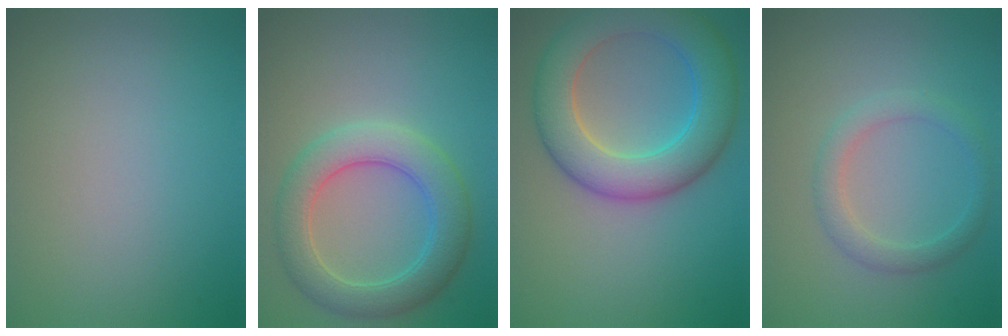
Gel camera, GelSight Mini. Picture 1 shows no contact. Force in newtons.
{"total": 5.6, "press": 5.5, "slide": 0.3}
{"total": 8.1, "press": 8.1, "slide": 0.4}
{"total": 2.4, "press": 2.4, "slide": 0.1}